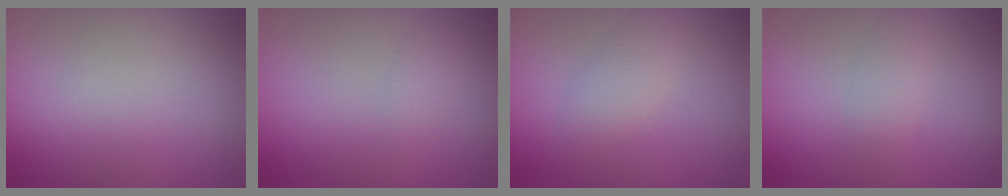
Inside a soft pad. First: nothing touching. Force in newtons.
{"total": 0.9, "press": 0.9, "slide": 0.1}
{"total": 1.9, "press": 1.9, "slide": 0.1}
{"total": 1.4, "press": 1.4, "slide": 0.1}